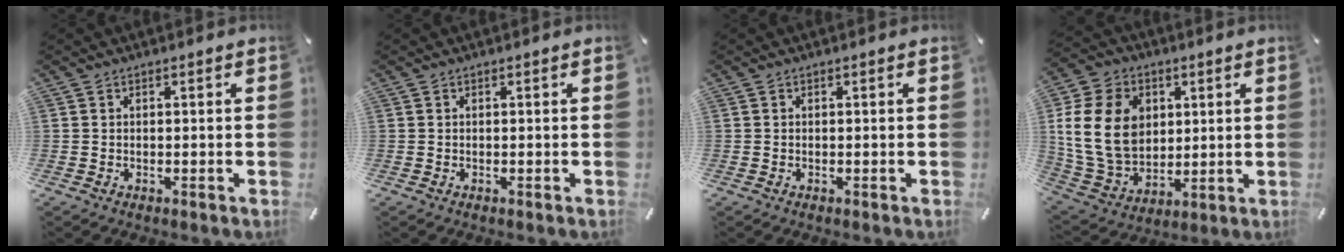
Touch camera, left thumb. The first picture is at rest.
{"total": 0.0}
{"total": 0.0}
{"total": 17.7, "force": [3.3, 14.0, 10.3], "torque": [-0.235, -0.003, 0.063]}